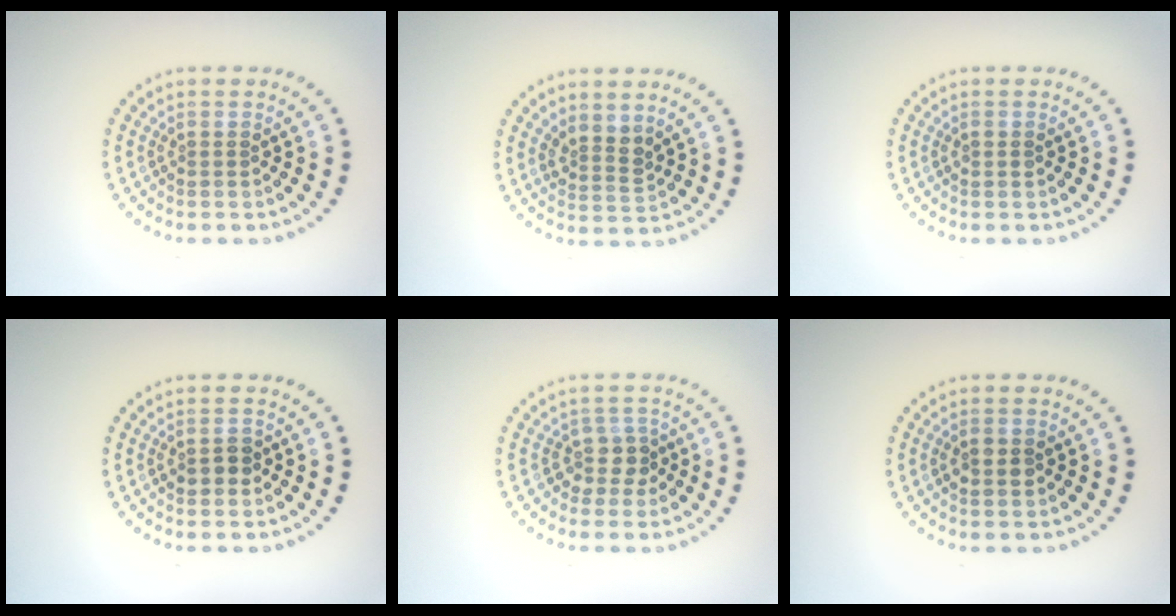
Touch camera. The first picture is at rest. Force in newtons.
{"total": 2.2, "press": 1.7, "slide": 1.4}
{"total": 0.7, "press": 0.7, "slide": 0.1}
{"total": 1.7, "press": 1.7, "slide": 0.2}
{"total": 2.3, "press": 1.8, "slide": 1.4}
{"total": 1.5, "press": 1.5, "slide": 0.1}